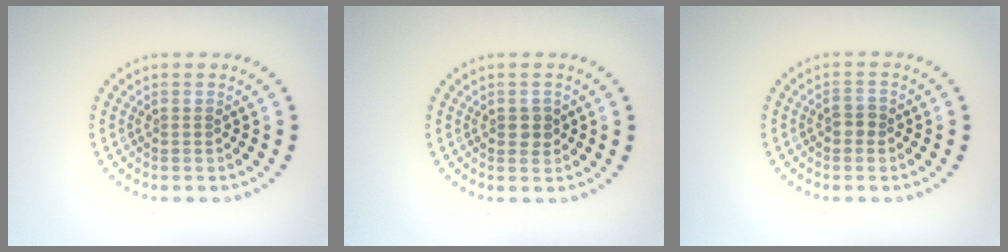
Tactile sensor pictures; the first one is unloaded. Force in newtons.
{"total": 1.4, "press": 1.4, "slide": 0.2}
{"total": 1.3, "press": 1.3, "slide": 0.3}